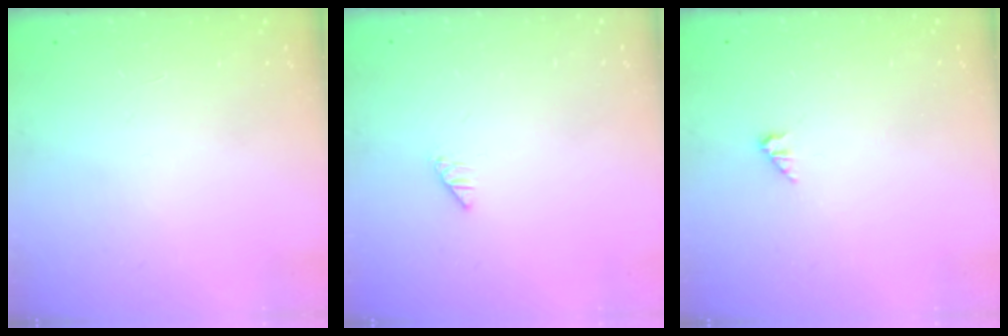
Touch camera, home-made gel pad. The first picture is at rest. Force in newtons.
{"total": 0.0}
{"total": 1.0, "press": 0.9, "slide": 0.2}